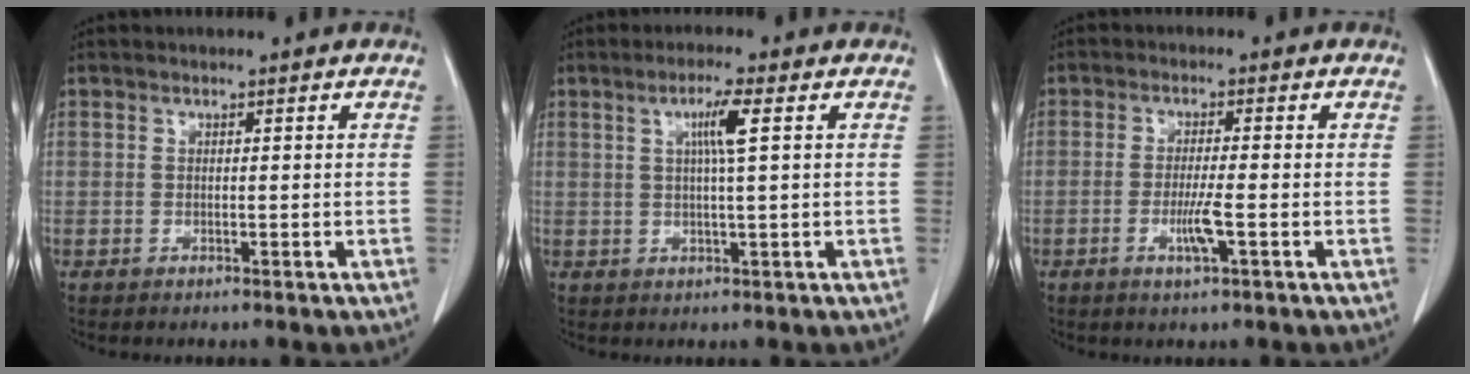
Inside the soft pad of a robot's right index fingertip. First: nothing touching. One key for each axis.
{"total": 4.2, "fx": 1.2, "fy": -0.5, "fz": 4.0, "tx": -0.074, "ty": 0.001, "tz": 0.021}
{"total": 4.0, "fx": -1.4, "fy": 0.0, "fz": 3.8, "tx": -0.074, "ty": -0.008, "tz": -0.025}